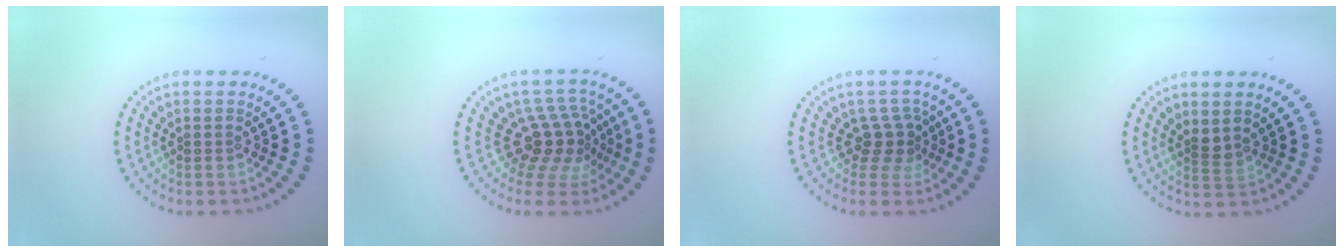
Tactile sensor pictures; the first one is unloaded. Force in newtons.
{"total": 4.1, "press": 2.8, "slide": 3.0}
{"total": 2.5, "press": 1.8, "slide": 1.7}
{"total": 1.7, "press": 1.3, "slide": 1.1}